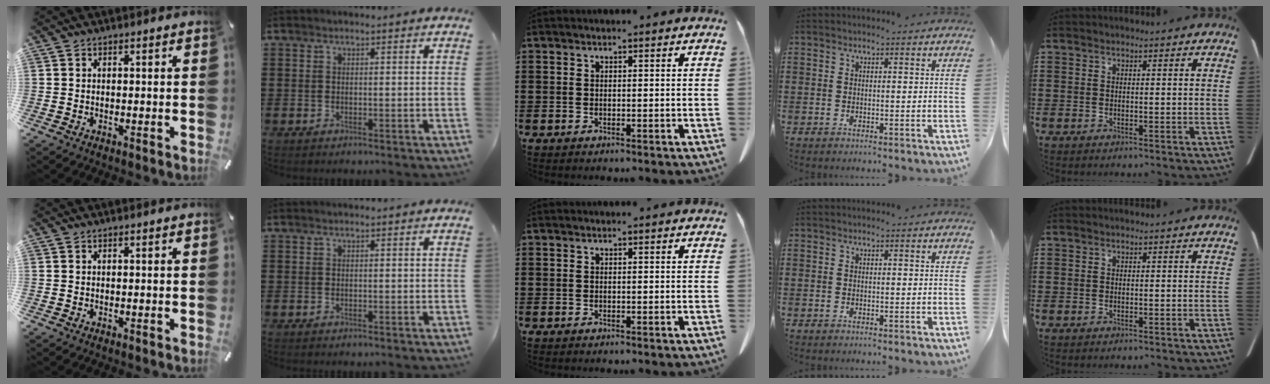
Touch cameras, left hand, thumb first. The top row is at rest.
{}